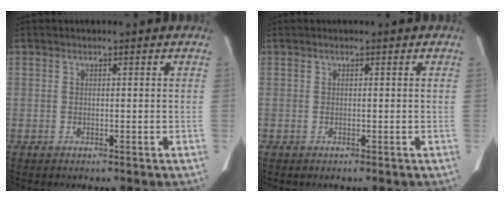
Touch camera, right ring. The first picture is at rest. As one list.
[{"total": 0.0}]